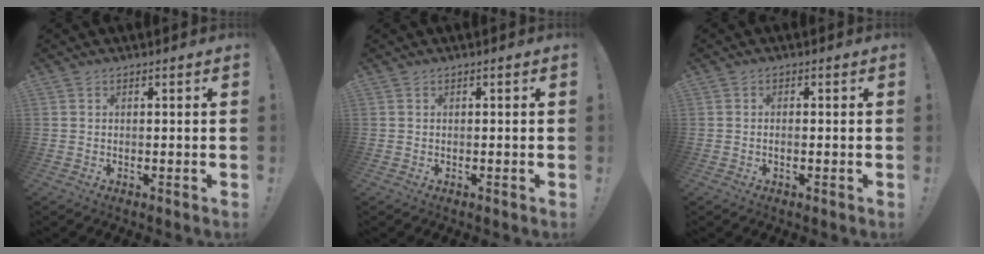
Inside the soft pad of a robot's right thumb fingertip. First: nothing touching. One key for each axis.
{"total": 0.0}
{"total": 1.2, "fx": -0.7, "fy": 0.2, "fz": 0.9, "tx": -0.020, "ty": 0.003, "tz": -0.011}